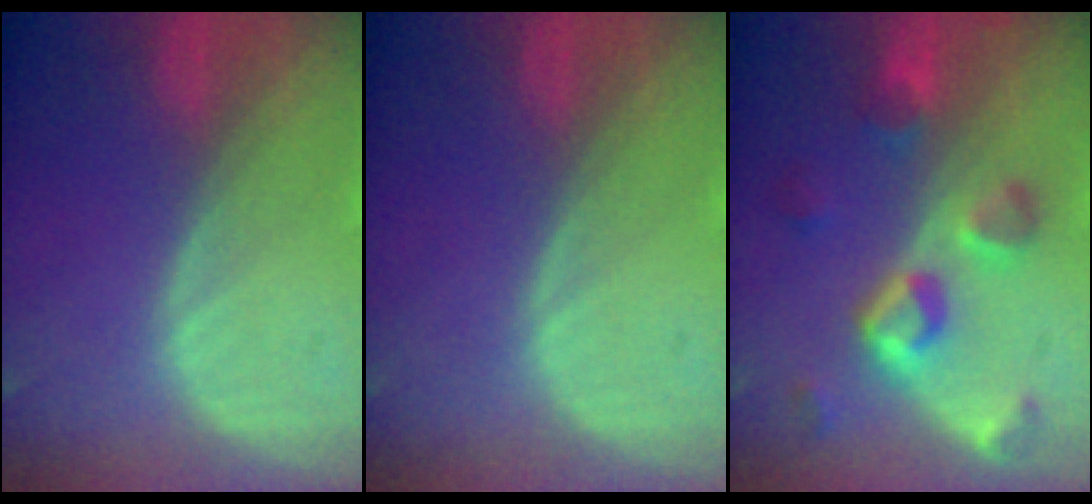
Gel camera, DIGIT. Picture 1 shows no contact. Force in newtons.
{"total": 0.0}
{"total": 7.3, "press": 7.1, "slide": 1.7}